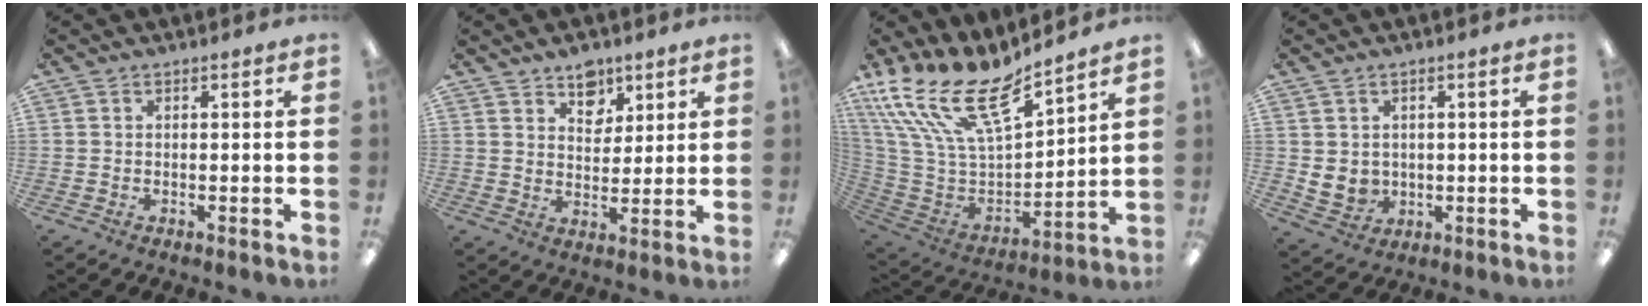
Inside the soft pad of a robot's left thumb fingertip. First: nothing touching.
{"total": 7.0, "force": [5.1, 4.5, 1.7], "torque": [-0.007, -0.031, 0.088]}
{"total": 21.7, "force": [15.1, 8.1, 13.3], "torque": [-0.262, -0.102, 0.269]}
{"total": 4.2, "force": [1.5, 3.8, 1.1], "torque": [-0.030, -0.008, 0.030]}